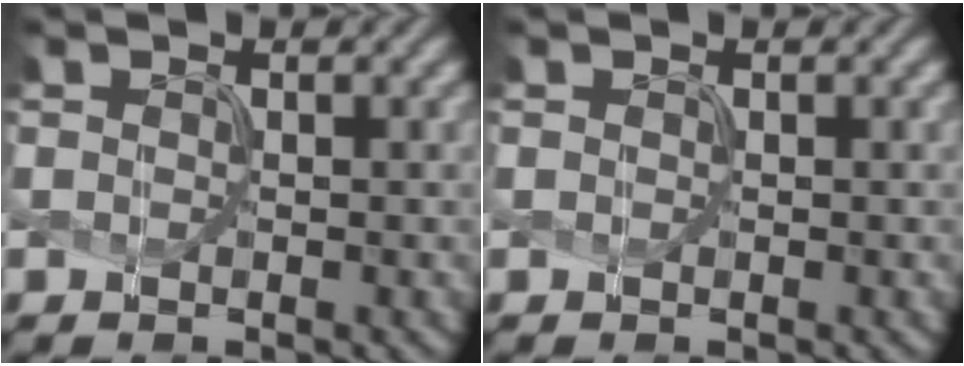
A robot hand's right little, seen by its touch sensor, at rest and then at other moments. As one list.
[{"total": 0.0}]